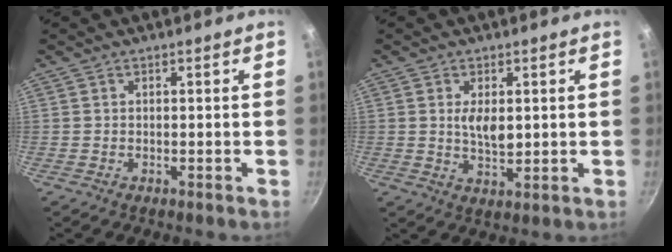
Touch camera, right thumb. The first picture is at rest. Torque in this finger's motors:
{"motor_torque": [1.11, 1.62, -0.21, 0.12, 0.17]}